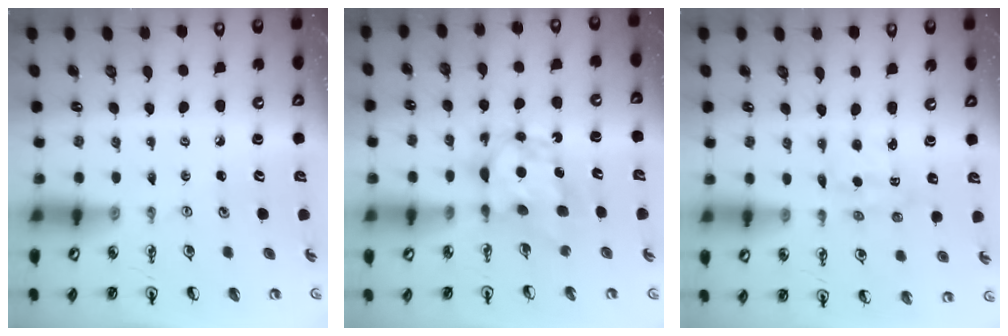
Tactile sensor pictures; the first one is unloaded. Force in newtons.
{"total": 6.8, "press": 6.8, "slide": 0.6}
{"total": 1.6, "press": 1.5, "slide": 0.7}